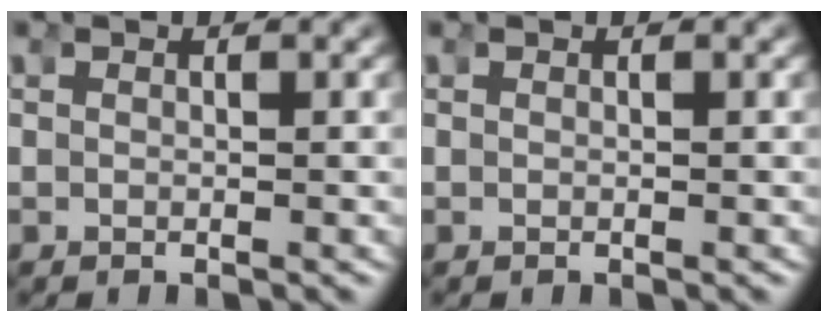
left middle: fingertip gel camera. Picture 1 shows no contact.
{"total": 0.0}